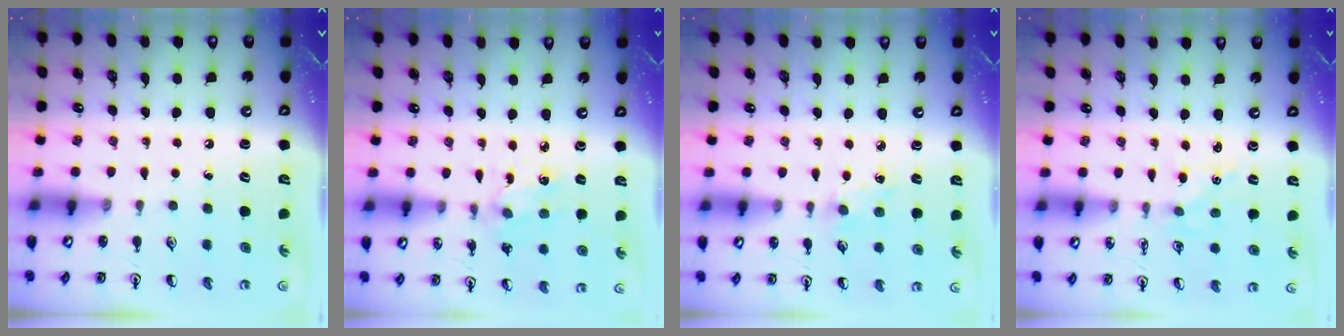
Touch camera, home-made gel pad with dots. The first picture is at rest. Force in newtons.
{"total": 2.1, "press": 2.0, "slide": 0.7}
{"total": 2.6, "press": 2.5, "slide": 0.5}
{"total": 1.0, "press": 0.9, "slide": 0.2}